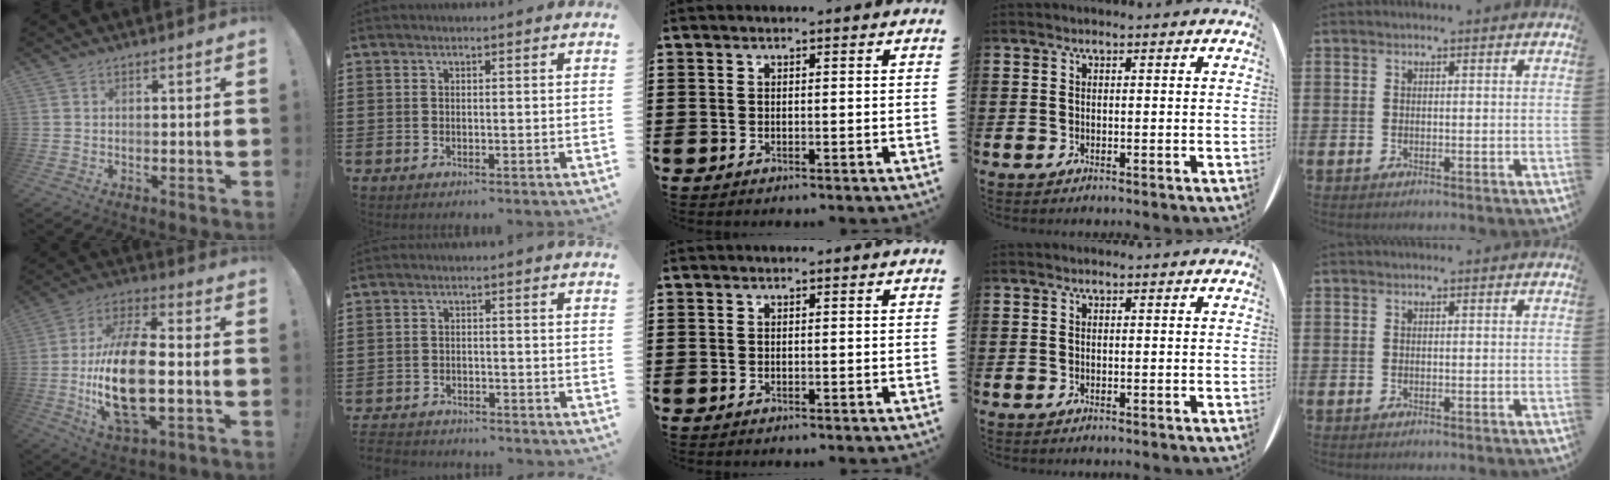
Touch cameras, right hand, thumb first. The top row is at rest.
{"thumb": {"total": 20.9, "force": [-2.7, 9.7, 18.3], "torque": [-0.370, 0.000, -0.044]}, "index": {"total": 2.3, "force": [-2.2, 0.3, -0.2], "torque": [-0.005, -0.001, -0.051]}}